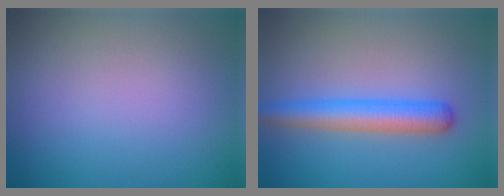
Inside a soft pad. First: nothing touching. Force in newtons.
{"total": 3.8, "press": 3.8, "slide": 0.1}